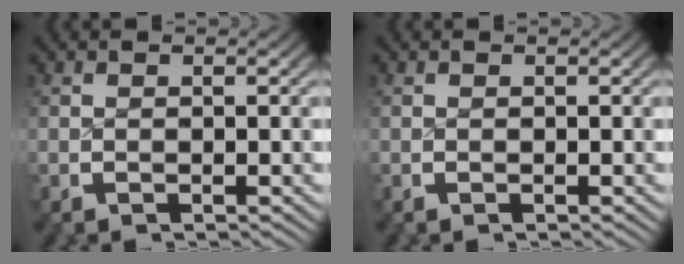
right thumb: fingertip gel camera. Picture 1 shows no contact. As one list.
[{"total": 0.0}]